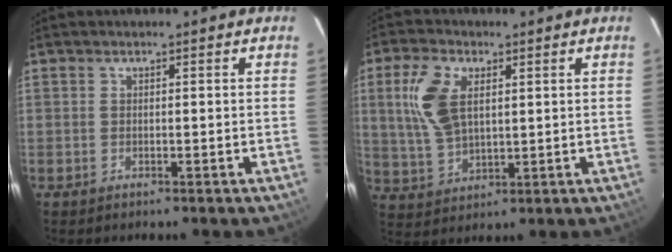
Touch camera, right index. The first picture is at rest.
{"total": 10.7, "force": [3.0, 6.1, 8.3], "torque": [-0.175, 0.011, 0.067]}